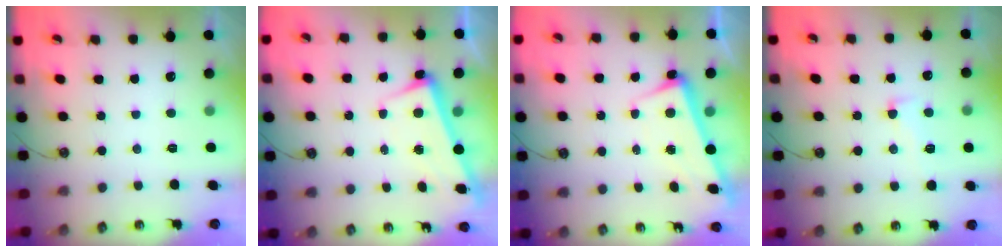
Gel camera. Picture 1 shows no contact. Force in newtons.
{"total": 2.5, "press": 2.3, "slide": 1.0}
{"total": 2.5, "press": 2.2, "slide": 1.1}
{"total": 1.5, "press": 0.3, "slide": 1.5}